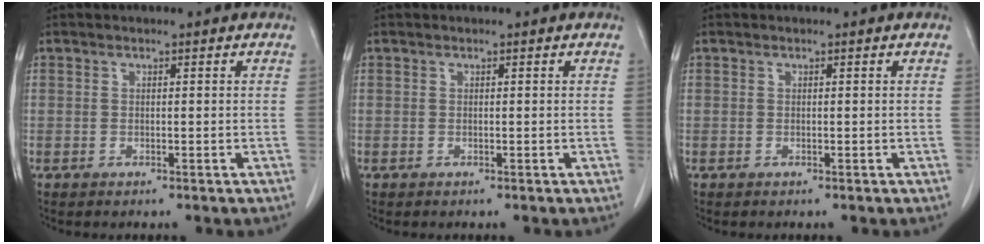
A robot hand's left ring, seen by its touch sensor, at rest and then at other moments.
{"total": 0.0}
{"total": 0.0}